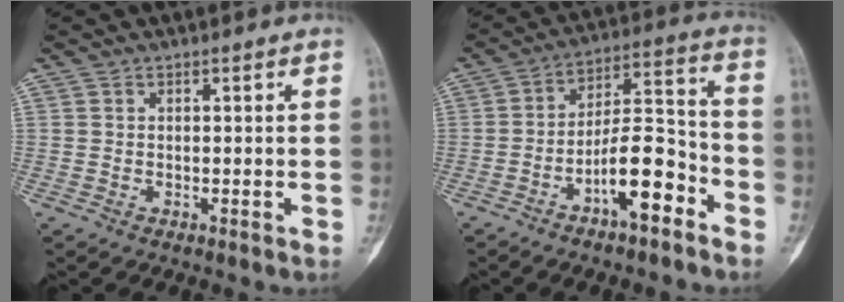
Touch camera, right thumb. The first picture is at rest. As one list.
[{"total": 12.3, "force": [-6.3, 4.4, 9.6], "torque": [-0.155, 0.063, -0.106]}]